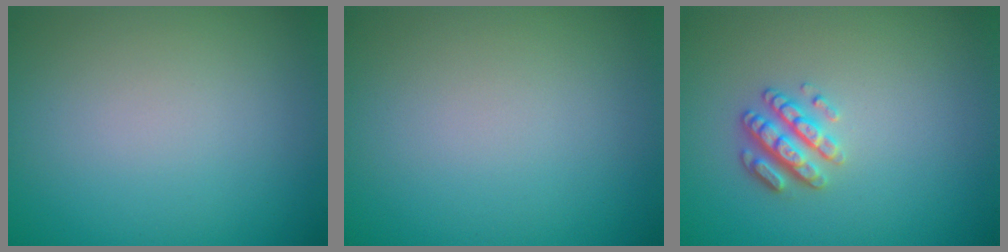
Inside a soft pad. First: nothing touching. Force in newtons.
{"total": 0.0}
{"total": 2.8, "press": 2.5, "slide": 1.0}